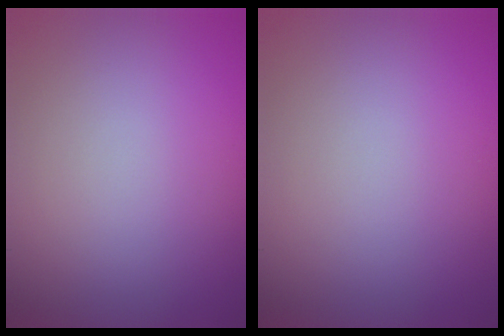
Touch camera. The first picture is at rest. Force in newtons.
{"total": 0.0}